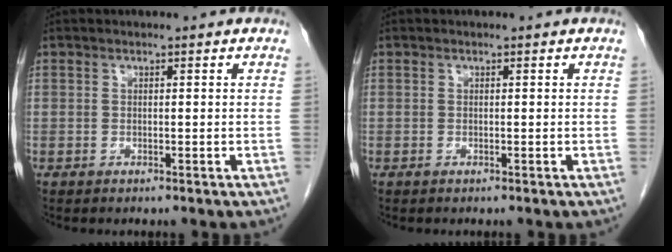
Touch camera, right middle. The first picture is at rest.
{"total": 0.0}